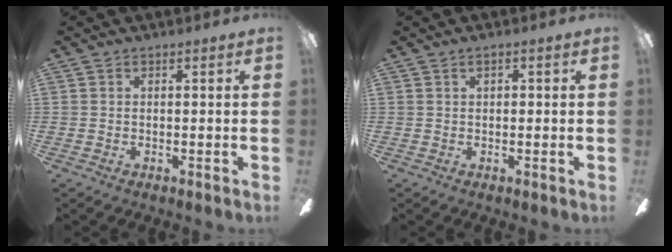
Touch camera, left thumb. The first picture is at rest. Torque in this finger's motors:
{"motor_torque": [0.07, -0.12, -0.17, -0.07, -0.02]}